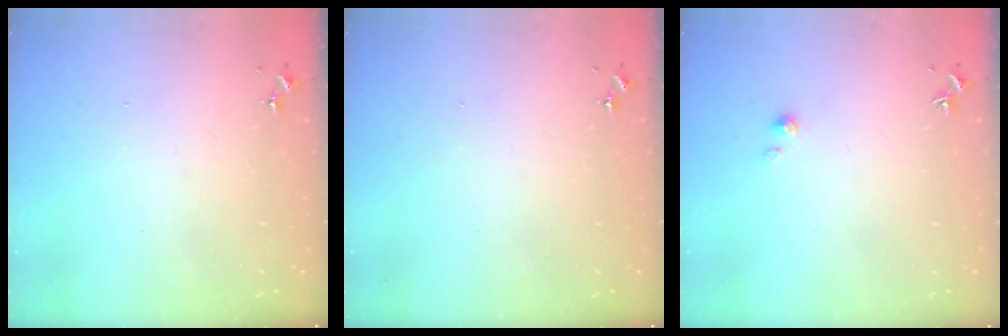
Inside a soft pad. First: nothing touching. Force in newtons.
{"total": 0.0}
{"total": 2.8, "press": 2.8, "slide": 0.4}